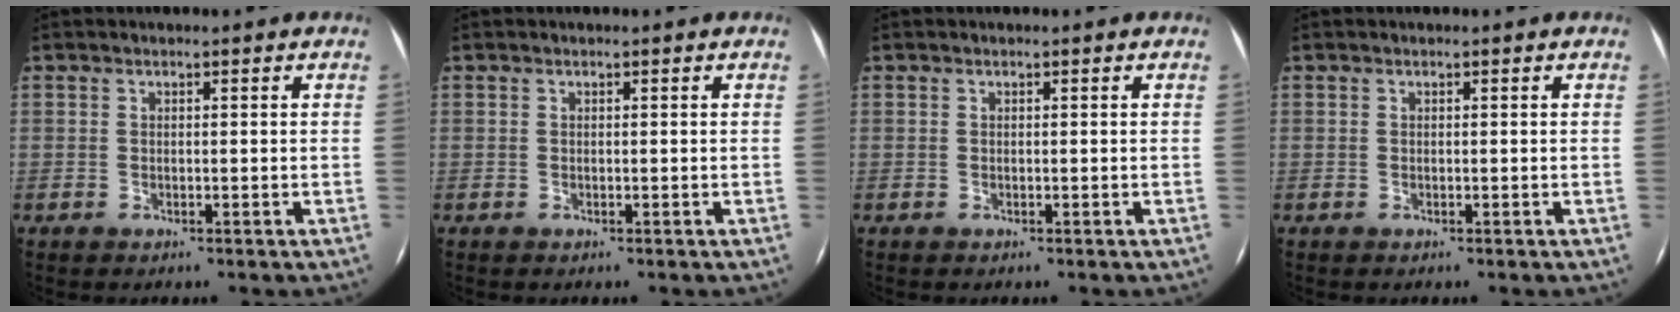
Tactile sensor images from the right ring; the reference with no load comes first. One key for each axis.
{"total": 0.0}
{"total": 0.0}
{"total": 0.0}